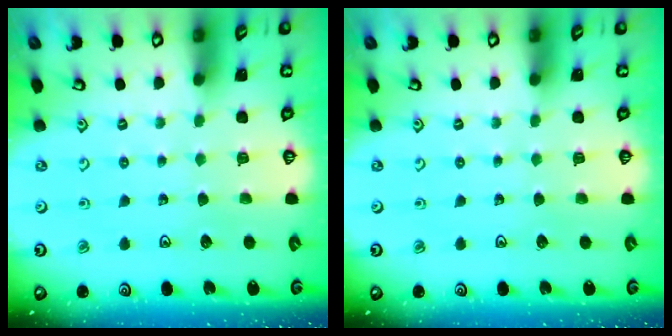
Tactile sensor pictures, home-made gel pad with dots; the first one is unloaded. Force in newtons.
{"total": 0.0}